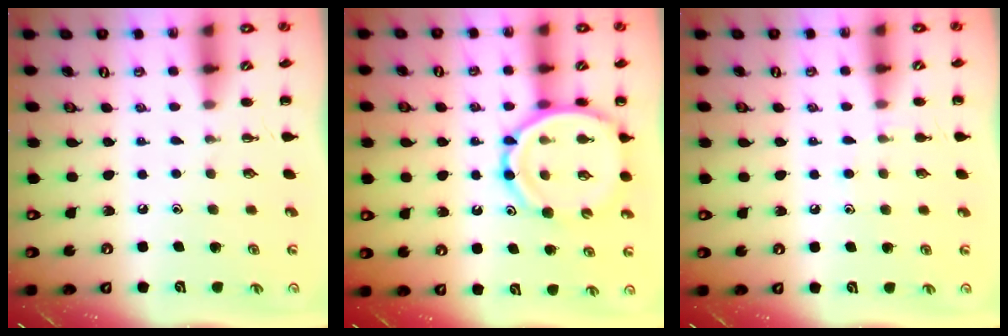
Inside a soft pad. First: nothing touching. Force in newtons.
{"total": 13.8, "press": 13.3, "slide": 3.7}
{"total": 6.0, "press": 5.8, "slide": 1.6}